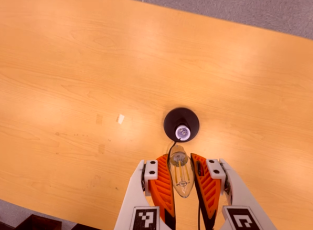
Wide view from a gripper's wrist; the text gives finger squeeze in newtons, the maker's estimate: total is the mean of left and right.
{"total": 20.0, "left": 22.1, "right": 17.9}